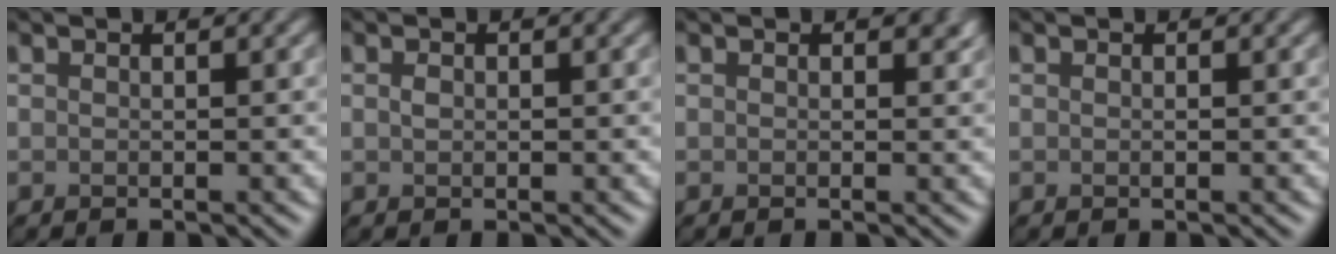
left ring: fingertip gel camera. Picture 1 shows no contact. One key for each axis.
{"total": 0.6, "fx": -0.1, "fy": 0.5, "fz": 0.3, "tx": -0.012, "ty": 0.000, "tz": -0.001}
{"total": 0.8, "fx": 0.5, "fy": 0.5, "fz": 0.3, "tx": -0.002, "ty": -0.001, "tz": 0.008}
{"total": 0.0}